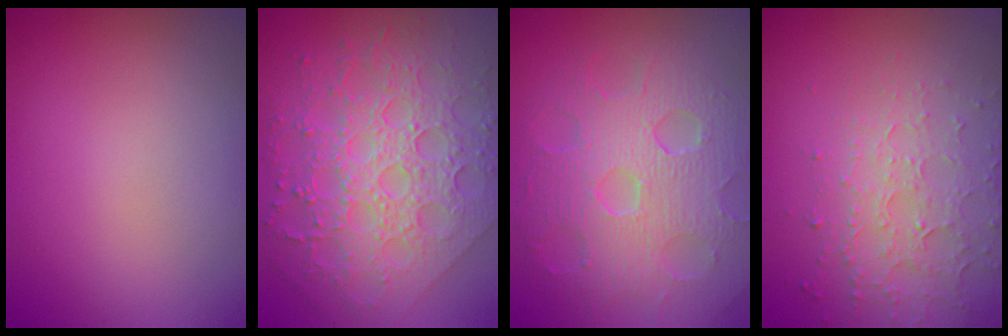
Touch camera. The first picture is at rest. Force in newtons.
{"total": 7.6, "press": 6.3, "slide": 4.3}
{"total": 8.6, "press": 6.1, "slide": 6.1}
{"total": 4.5, "press": 3.2, "slide": 3.1}